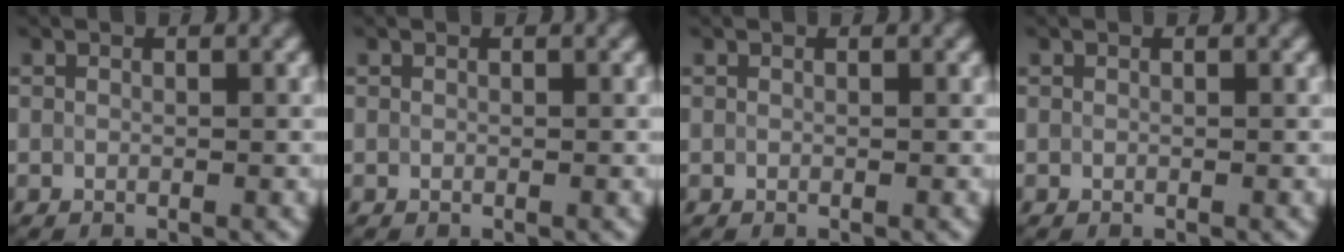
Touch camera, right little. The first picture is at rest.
{"total": 0.0}
{"total": 0.0}
{"total": 0.0}